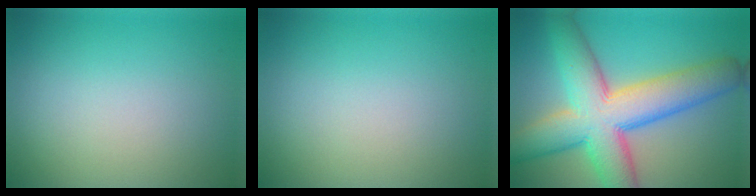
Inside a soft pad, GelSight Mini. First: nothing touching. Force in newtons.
{"total": 0.0}
{"total": 11.8, "press": 11.8, "slide": 0.6}